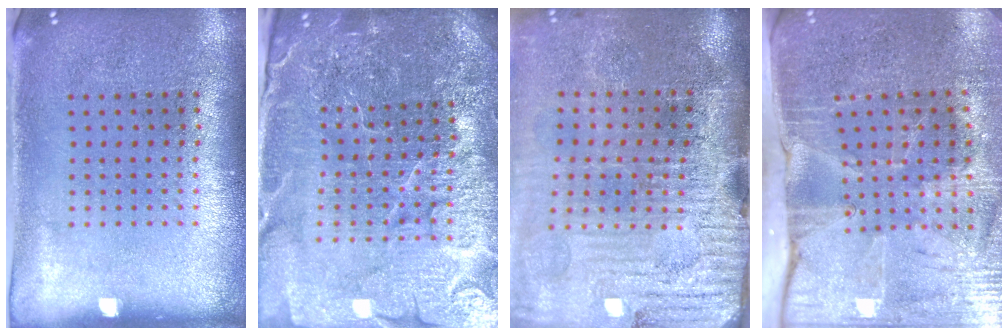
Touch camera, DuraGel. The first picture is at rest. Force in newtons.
{"total": 5.7, "press": 5.2, "slide": 2.4}
{"total": 4.9, "press": 4.1, "slide": 2.6}
{"total": 4.2, "press": 3.6, "slide": 2.2}